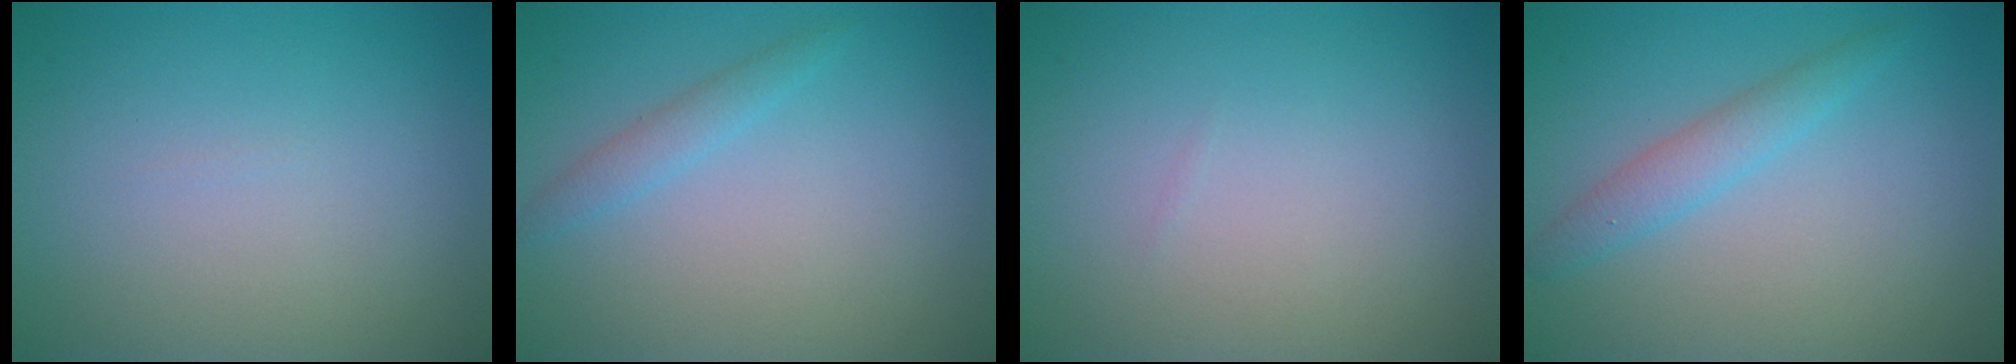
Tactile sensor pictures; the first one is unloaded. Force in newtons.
{"total": 1.4, "press": 1.4, "slide": 0.1}
{"total": 0.0}
{"total": 2.2, "press": 2.2, "slide": 0.3}